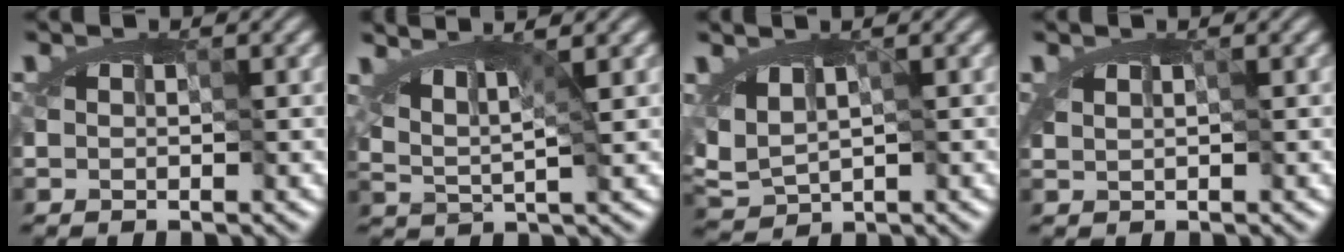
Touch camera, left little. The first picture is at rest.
{"total": 2.9, "force": [1.5, 0.6, 2.4], "torque": [-0.040, -0.002, 0.024]}
{"total": 2.3, "force": [-0.5, 1.4, 1.8], "torque": [-0.032, -0.004, 0.001]}
{"total": 0.8, "force": [0.4, 0.4, 0.6], "torque": [-0.017, 0.001, 0.011]}